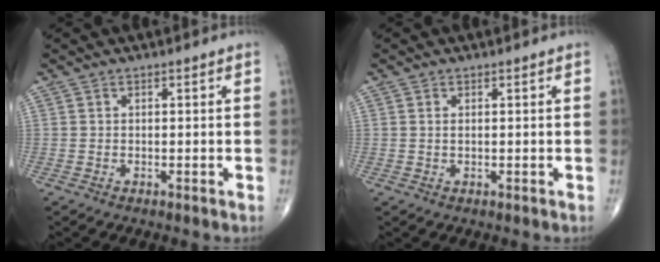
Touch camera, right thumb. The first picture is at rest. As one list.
[{"total": 0.7, "force": [0.2, 0.3, 0.6], "torque": [-0.015, 0.001, 0.006]}]